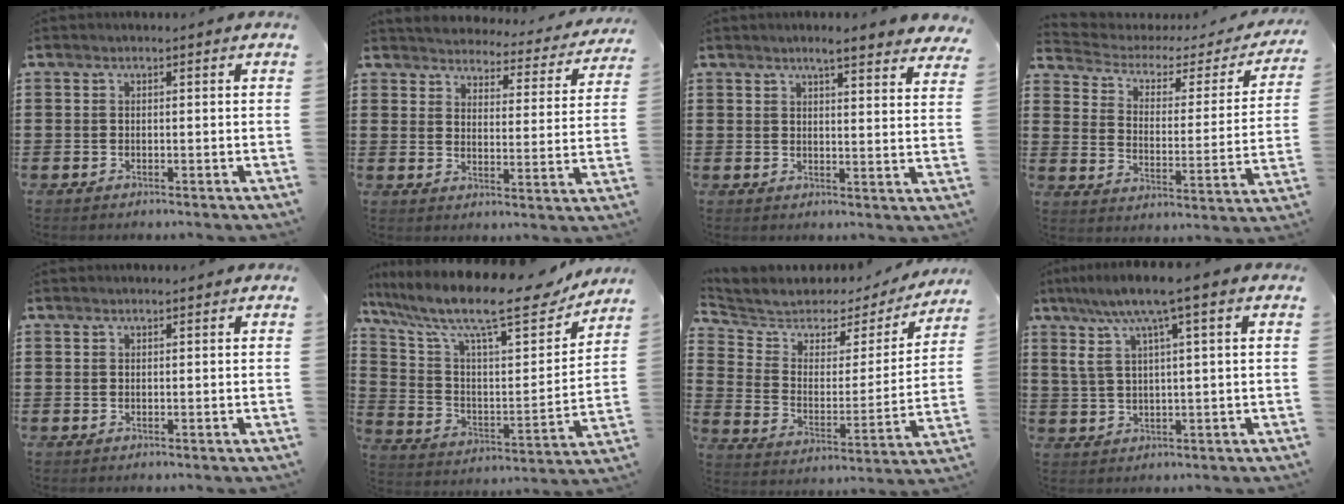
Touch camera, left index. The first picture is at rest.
{"total": 3.7, "force": [3.7, 0.2, 0.0], "torque": [-0.016, -0.036, 0.058]}
{"total": 4.2, "force": [3.7, -0.3, 2.0], "torque": [-0.050, -0.009, 0.064]}
{"total": 2.9, "force": [1.7, 1.8, 1.5], "torque": [-0.048, -0.013, 0.018]}
{"total": 0.5, "force": [0.5, 0.1, 0.1], "torque": [-0.003, 0.000, 0.011]}
{"total": 14.1, "force": [10.8, 2.7, 8.7], "torque": [-0.182, -0.071, 0.174]}
{"total": 4.8, "force": [4.3, 2.1, 0.5], "torque": [-0.049, -0.034, 0.067]}
{"total": 7.1, "force": [3.4, 0.6, 6.2], "torque": [-0.141, -0.005, 0.050]}